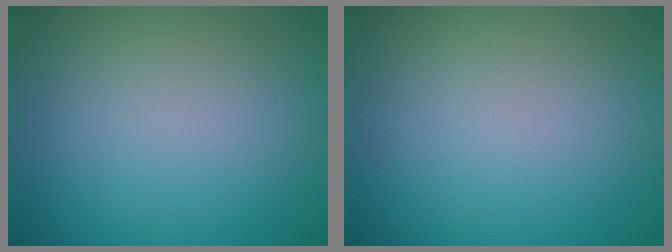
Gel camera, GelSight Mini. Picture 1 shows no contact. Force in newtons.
{"total": 0.0}